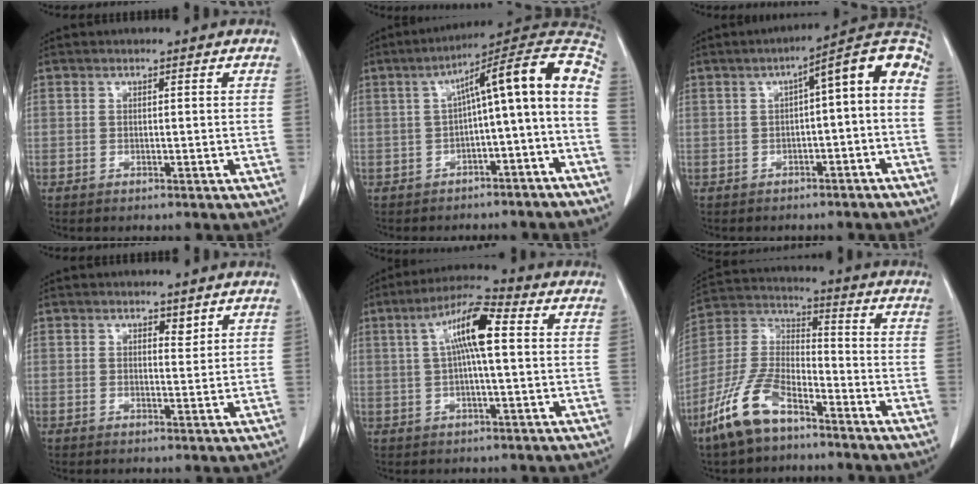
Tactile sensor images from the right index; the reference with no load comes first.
{"total": 14.0, "force": [-1.8, 1.3, 13.8], "torque": [-0.192, 0.050, -0.028]}
{"total": 10.3, "force": [-0.6, 2.1, 10.0], "torque": [-0.134, 0.042, -0.011]}
{"total": 1.5, "force": [1.1, 0.7, 0.8], "torque": [-0.009, -0.006, 0.015]}
{"total": 9.0, "force": [1.6, 1.2, 8.8], "torque": [-0.167, 0.022, 0.025]}
{"total": 12.2, "force": [-8.2, 4.4, 7.9], "torque": [-0.182, -0.004, -0.163]}